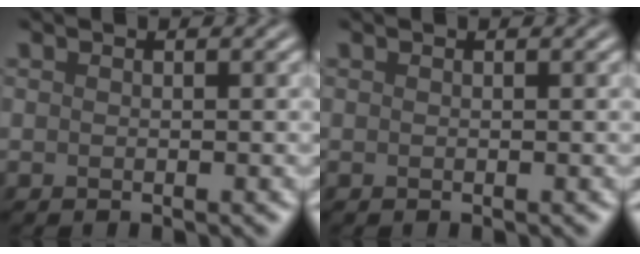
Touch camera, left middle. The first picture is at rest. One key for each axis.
{"total": 0.0}